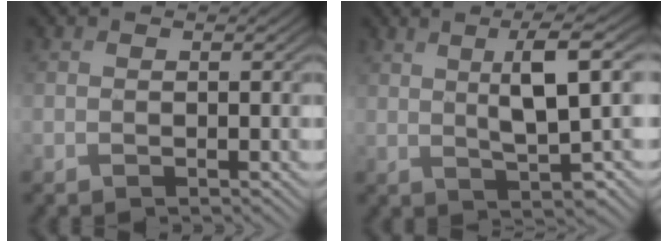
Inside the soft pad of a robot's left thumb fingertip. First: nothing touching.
{"total": 6.8, "force": [2.3, 1.2, 6.3], "torque": [-0.107, 0.011, 0.043]}